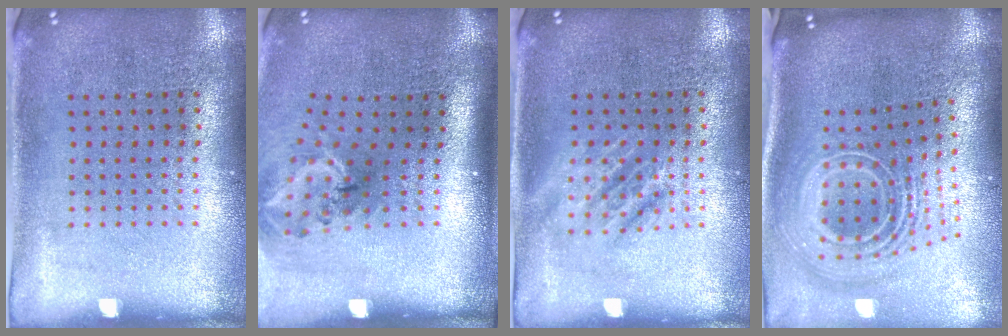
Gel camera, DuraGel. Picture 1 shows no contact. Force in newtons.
{"total": 2.0, "press": 1.3, "slide": 1.5}
{"total": 1.1, "press": 1.1, "slide": 0.2}
{"total": 2.9, "press": 1.9, "slide": 2.2}